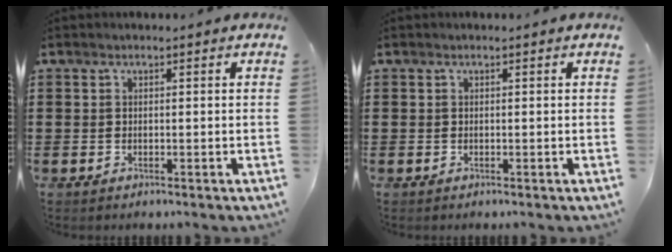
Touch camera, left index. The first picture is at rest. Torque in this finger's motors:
{"motor_torque": [0.01, 0.01, -0.01, -0.01]}